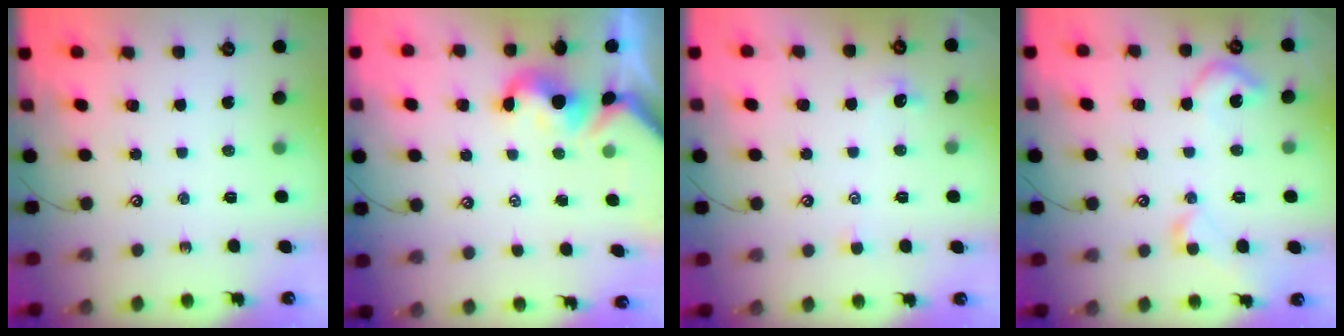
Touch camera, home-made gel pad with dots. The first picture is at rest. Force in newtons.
{"total": 0.9, "press": 0.5, "slide": 0.7}
{"total": 0.6, "press": 0.3, "slide": 0.5}
{"total": 6.0, "press": 5.9, "slide": 1.1}